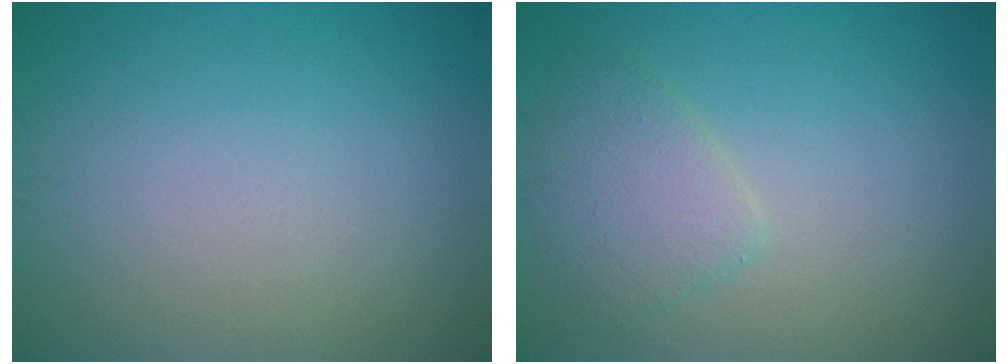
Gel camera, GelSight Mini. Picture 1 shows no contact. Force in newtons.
{"total": 3.0, "press": 3.0, "slide": 0.2}